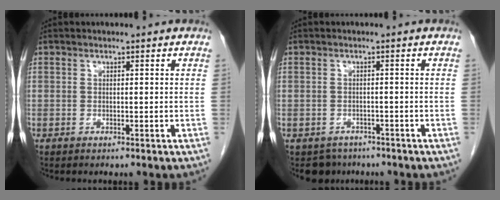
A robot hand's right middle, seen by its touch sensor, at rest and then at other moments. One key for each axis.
{"total": 3.3, "fx": -2.6, "fy": 2.0, "fz": -0.2, "tx": 0.002, "ty": 0.003, "tz": -0.038}